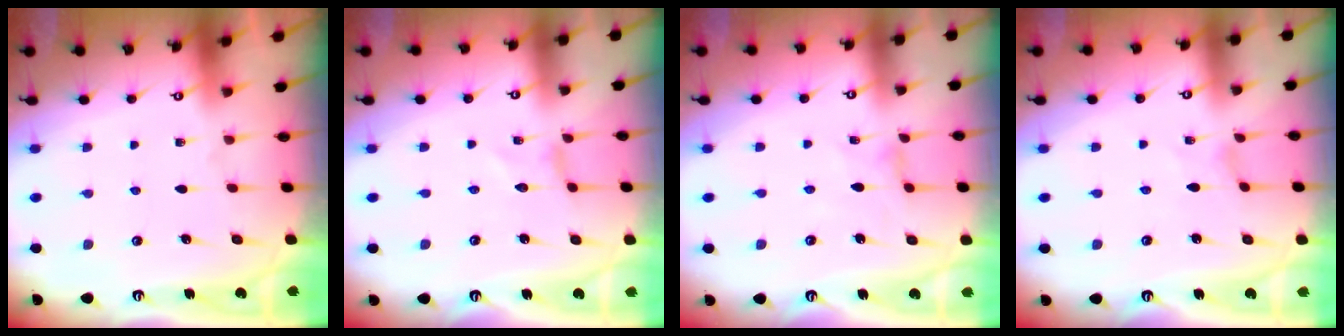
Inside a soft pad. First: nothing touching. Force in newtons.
{"total": 0.0}
{"total": 0.9, "press": 0.9, "slide": 0.3}
{"total": 0.0}